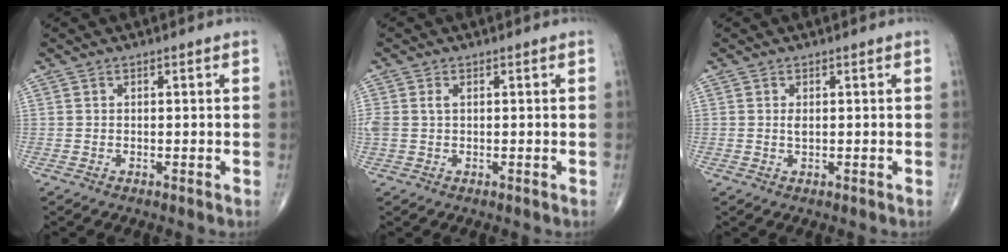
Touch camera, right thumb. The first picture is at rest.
{"total": 2.6, "force": [0.5, 1.6, 2.0], "torque": [-0.064, 0.012, 0.014]}
{"total": 1.1, "force": [0.2, 0.5, 0.9], "torque": [-0.017, -0.002, 0.004]}